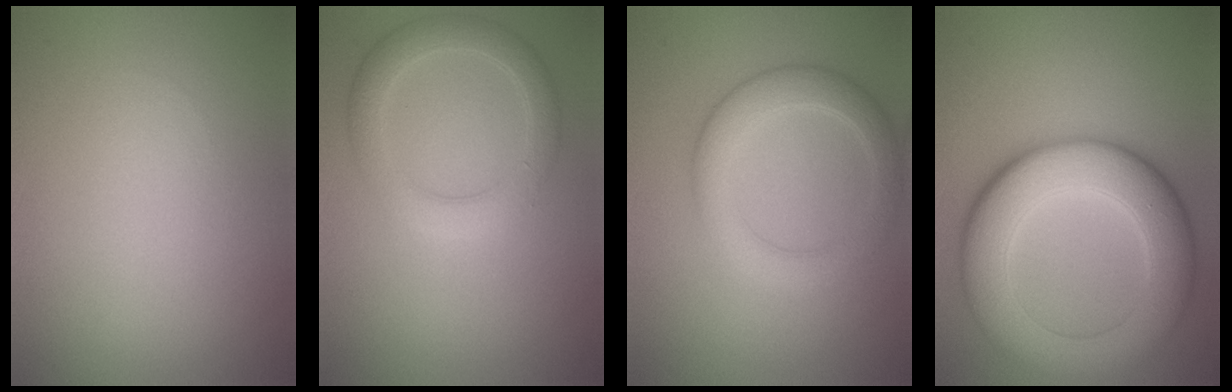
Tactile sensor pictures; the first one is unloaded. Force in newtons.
{"total": 3.5, "press": 3.5, "slide": 0.3}
{"total": 4.0, "press": 4.0, "slide": 0.2}
{"total": 10.1, "press": 10.1, "slide": 0.2}